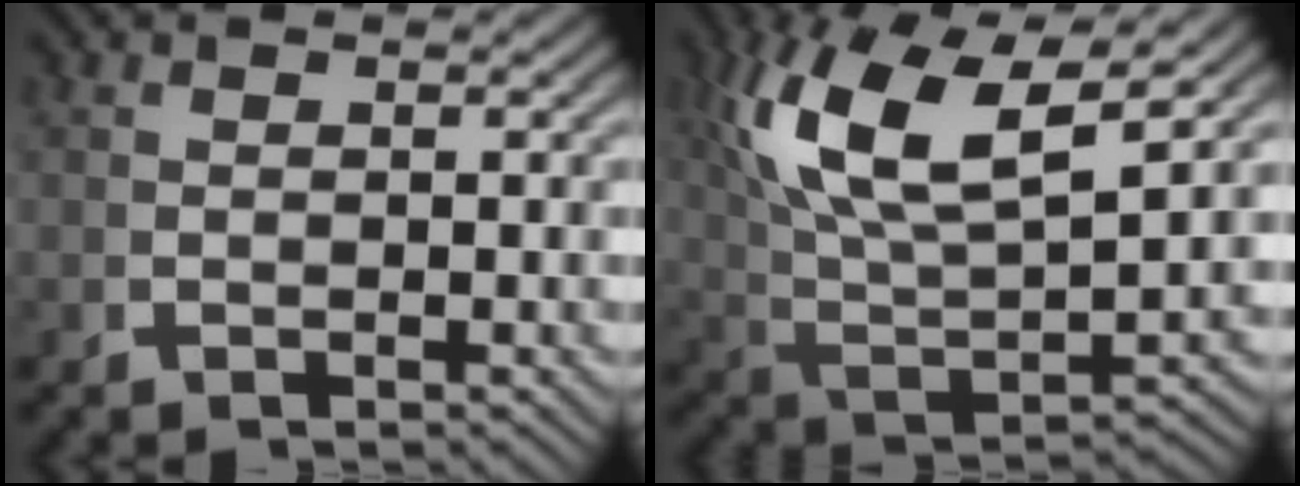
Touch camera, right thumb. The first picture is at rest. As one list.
[{"total": 12.0, "force": [2.8, 7.0, 9.4], "torque": [-0.205, -0.028, 0.061]}]